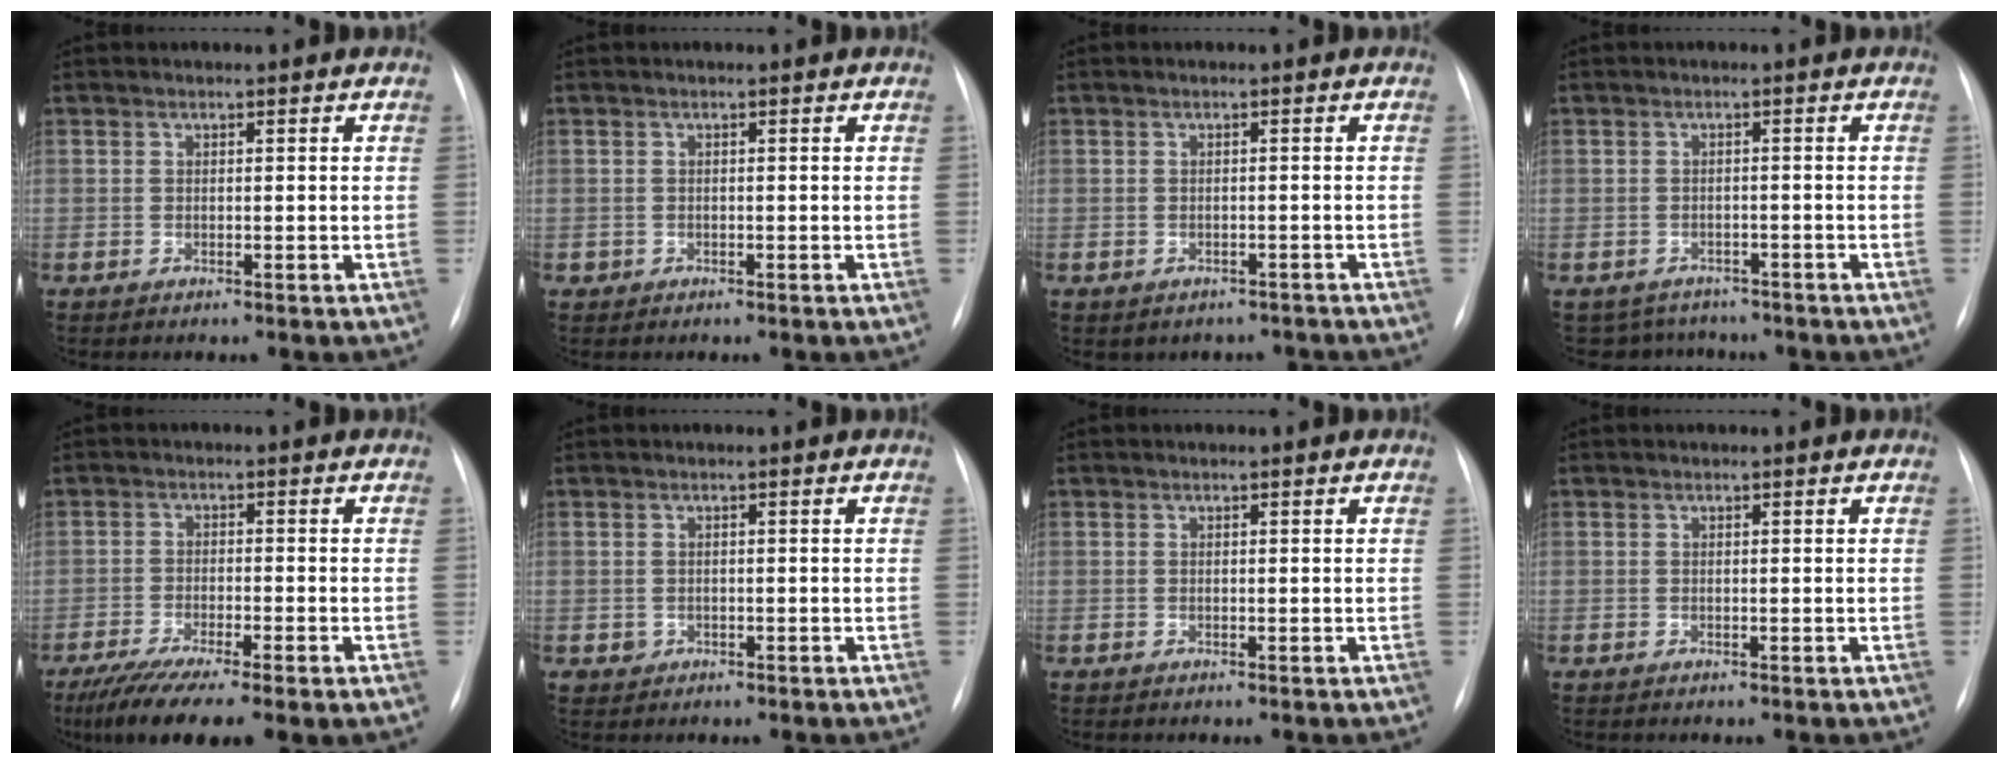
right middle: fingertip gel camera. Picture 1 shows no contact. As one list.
[{"total": 0.5, "force": [-0.2, 0.5, 0.0], "torque": [0.001, 0.005, -0.005]}, {"total": 4.2, "force": [-3.5, 2.4, 0.3], "torque": [0.001, 0.019, -0.038]}, {"total": 5.1, "force": [-4.4, 2.5, -0.2], "torque": [0.006, 0.011, -0.057]}, {"total": 10.5, "force": [-7.2, 1.5, 7.5], "torque": [-0.122, -0.022, -0.116]}, {"total": 1.1, "force": [-0.3, 1.0, 0.1], "torque": [-0.001, 0.003, -0.003]}, {"total": 0.0}, {"total": 0.0}]